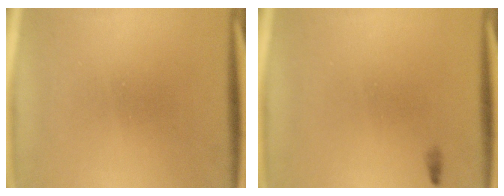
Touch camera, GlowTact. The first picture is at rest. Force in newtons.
{"total": 0.5}